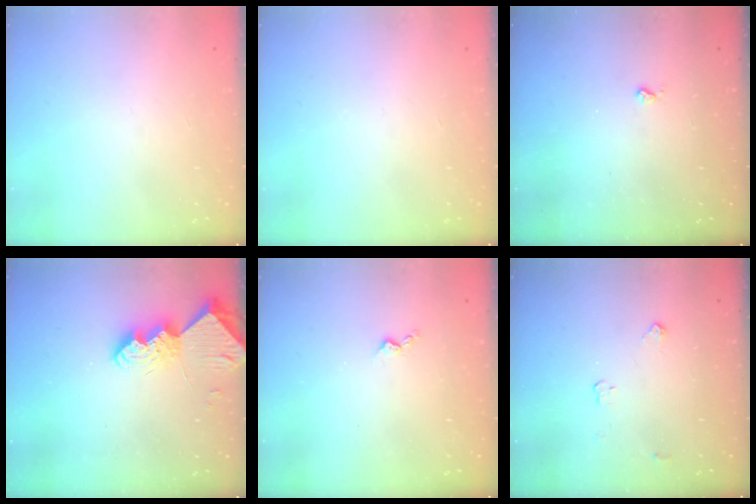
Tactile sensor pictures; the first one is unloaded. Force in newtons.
{"total": 0.0}
{"total": 2.1, "press": 2.1, "slide": 0.5}
{"total": 9.9, "press": 9.8, "slide": 0.9}
{"total": 3.4, "press": 3.4, "slide": 0.6}
{"total": 2.8, "press": 2.8, "slide": 0.4}